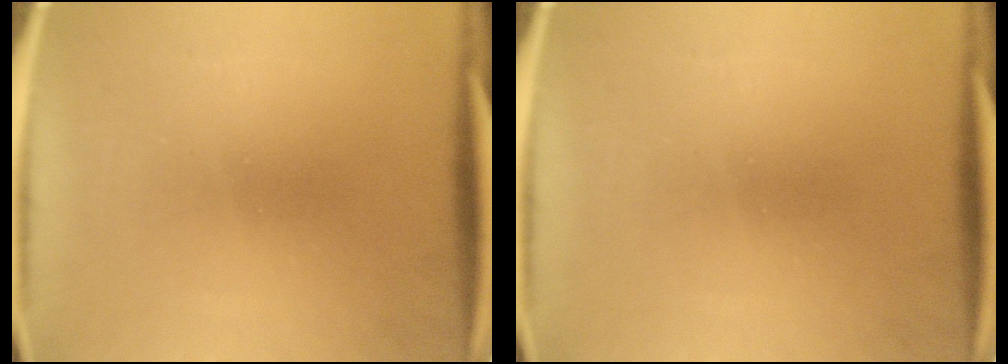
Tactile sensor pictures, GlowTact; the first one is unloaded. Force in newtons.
{"total": 0.0}